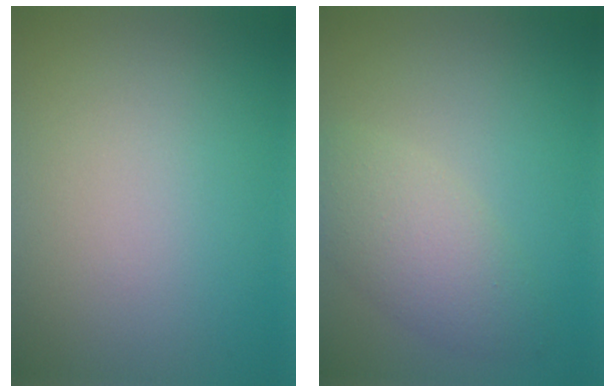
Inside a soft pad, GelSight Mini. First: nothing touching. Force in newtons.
{"total": 3.9, "press": 3.9, "slide": 0.2}